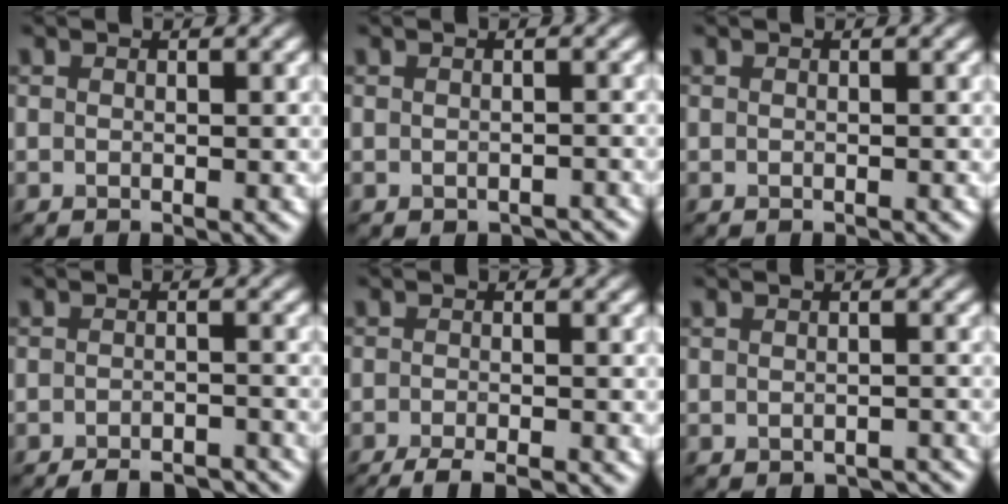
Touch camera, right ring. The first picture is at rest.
{"total": 2.2, "force": [-2.1, -0.6, -0.3], "torque": [-0.026, -0.009, -0.004]}
{"total": 0.9, "force": [-0.6, -0.4, -0.5], "torque": [-0.002, -0.011, -0.004]}
{"total": 5.4, "force": [-5.3, -0.1, 0.5], "torque": [-0.030, -0.004, -0.039]}
{"total": 4.1, "force": [-3.9, -0.4, 1.3], "torque": [-0.050, -0.010, -0.041]}
{"total": 2.6, "force": [-2.5, -0.6, -0.3], "torque": [-0.028, -0.008, -0.008]}